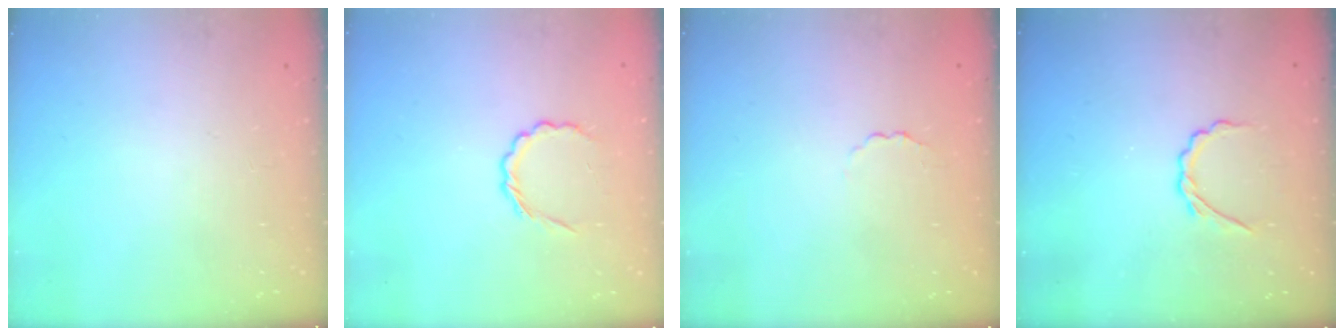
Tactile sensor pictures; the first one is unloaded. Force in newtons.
{"total": 4.3, "press": 3.9, "slide": 1.6}
{"total": 1.7, "press": 1.6, "slide": 0.5}
{"total": 2.7, "press": 2.6, "slide": 0.8}